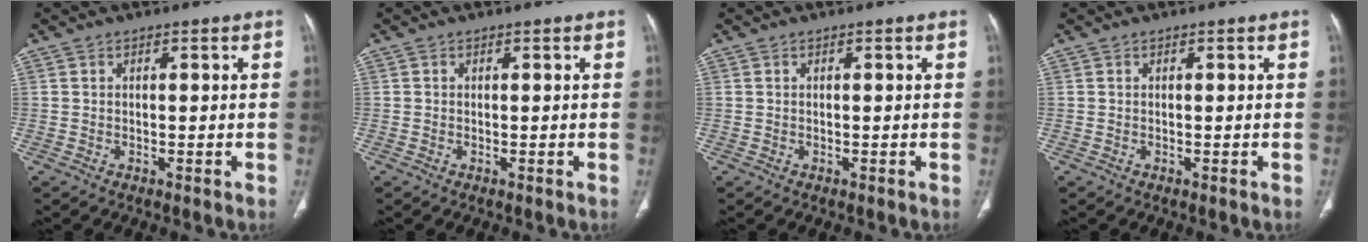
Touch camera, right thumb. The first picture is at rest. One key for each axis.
{"total": 0.0}
{"total": 0.0}
{"total": 0.0}